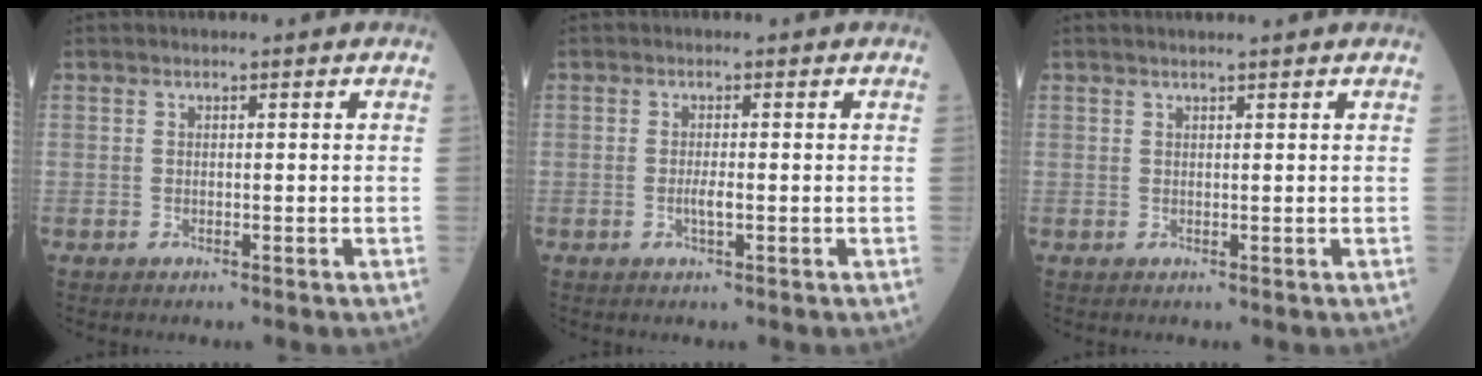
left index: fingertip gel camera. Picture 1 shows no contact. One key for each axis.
{"total": 1.6, "fx": -0.4, "fy": 0.2, "fz": 1.5, "tx": -0.032, "ty": -0.003, "tz": -0.007}
{"total": 2.9, "fx": 2.5, "fy": -0.5, "fz": 1.4, "tx": -0.015, "ty": 0.015, "tz": 0.035}